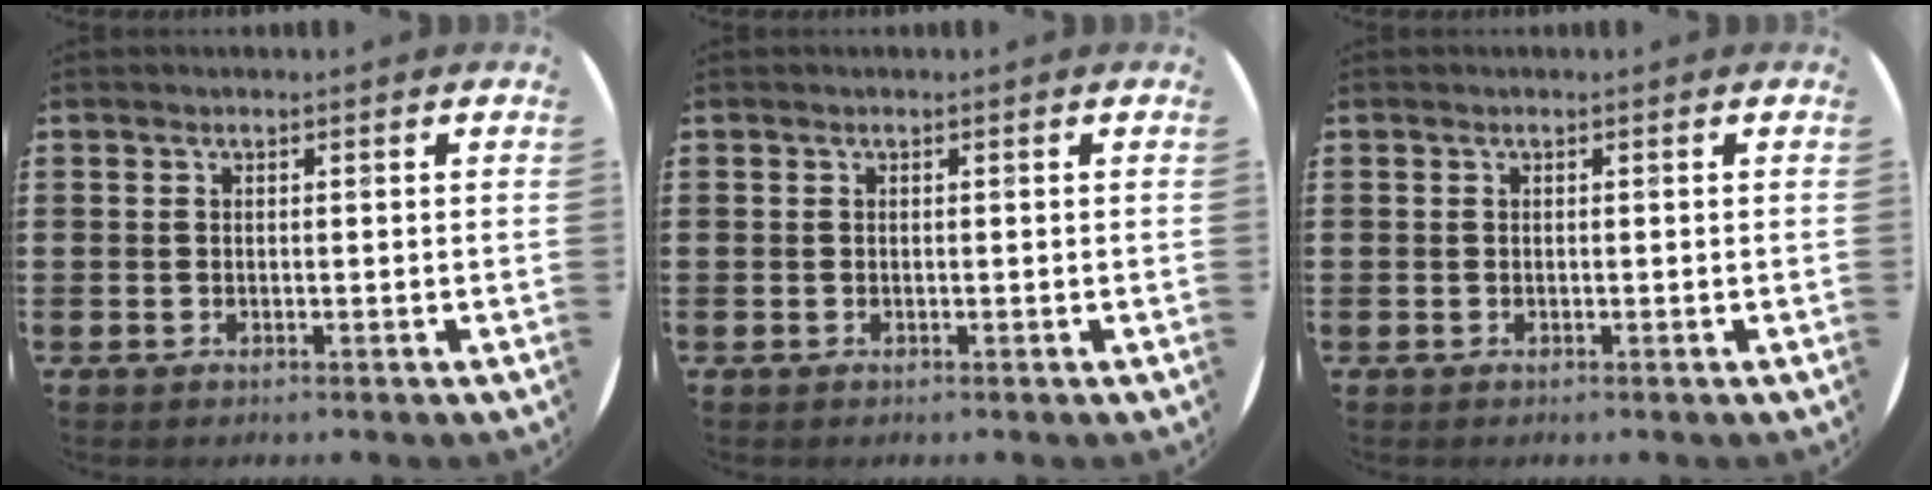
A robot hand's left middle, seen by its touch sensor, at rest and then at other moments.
{"total": 0.0}
{"total": 0.0}